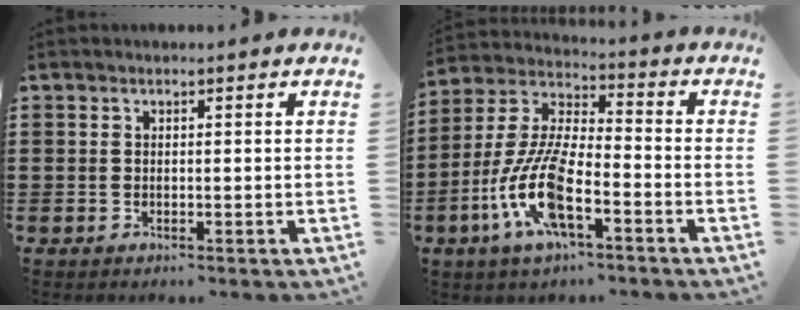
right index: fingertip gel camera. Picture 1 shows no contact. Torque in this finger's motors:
{"motor_torque": [2.14, 0.00, 1.05, 0.21]}